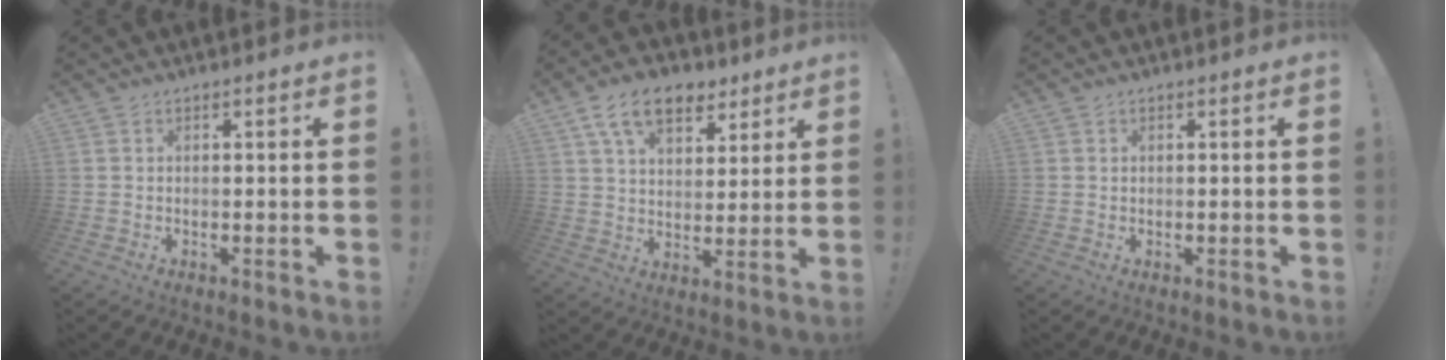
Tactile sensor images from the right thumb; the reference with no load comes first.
{"total": 13.6, "force": [7.6, 8.2, 7.7], "torque": [-0.129, -0.024, 0.144]}
{"total": 0.5, "force": [0.5, 0.2, 0.0], "torque": [0.000, 0.001, 0.010]}